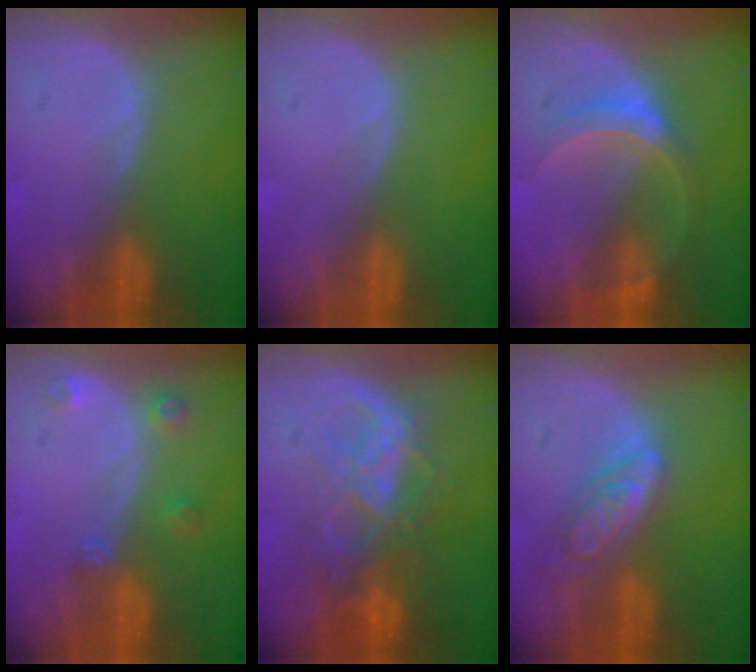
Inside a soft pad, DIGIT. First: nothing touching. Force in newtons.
{"total": 0.0}
{"total": 5.3, "press": 5.3, "slide": 0.5}
{"total": 2.7, "press": 2.6, "slide": 0.4}
{"total": 8.8, "press": 7.5, "slide": 4.7}
{"total": 6.4, "press": 5.6, "slide": 3.1}